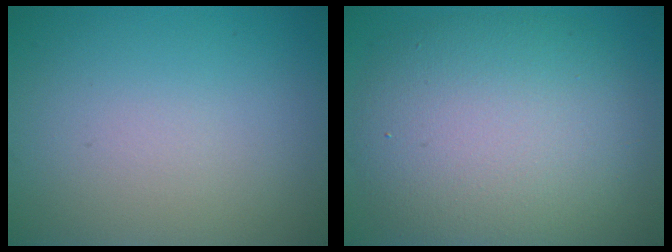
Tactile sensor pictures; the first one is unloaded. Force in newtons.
{"total": 10.1, "press": 10.1, "slide": 0.9}